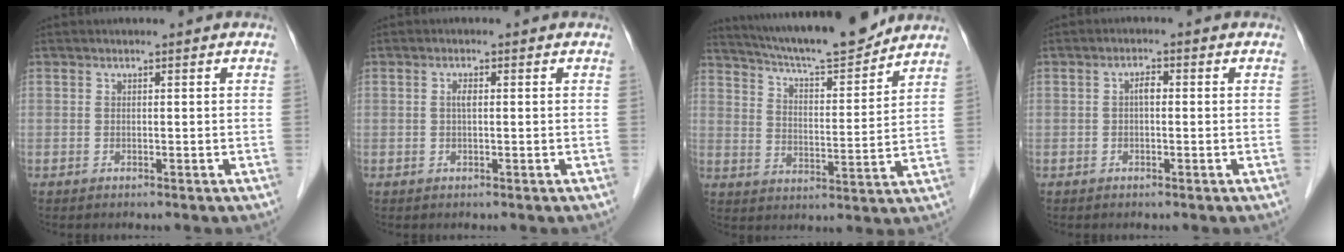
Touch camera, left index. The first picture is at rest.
{"total": 1.2, "force": [0.1, 0.4, 1.1], "torque": [-0.024, 0.002, 0.002]}
{"total": 15.4, "force": [14.0, 1.2, 6.2], "torque": [-0.106, 0.000, 0.220]}
{"total": 1.6, "force": [0.0, 0.7, 1.4], "torque": [-0.024, 0.005, -0.002]}